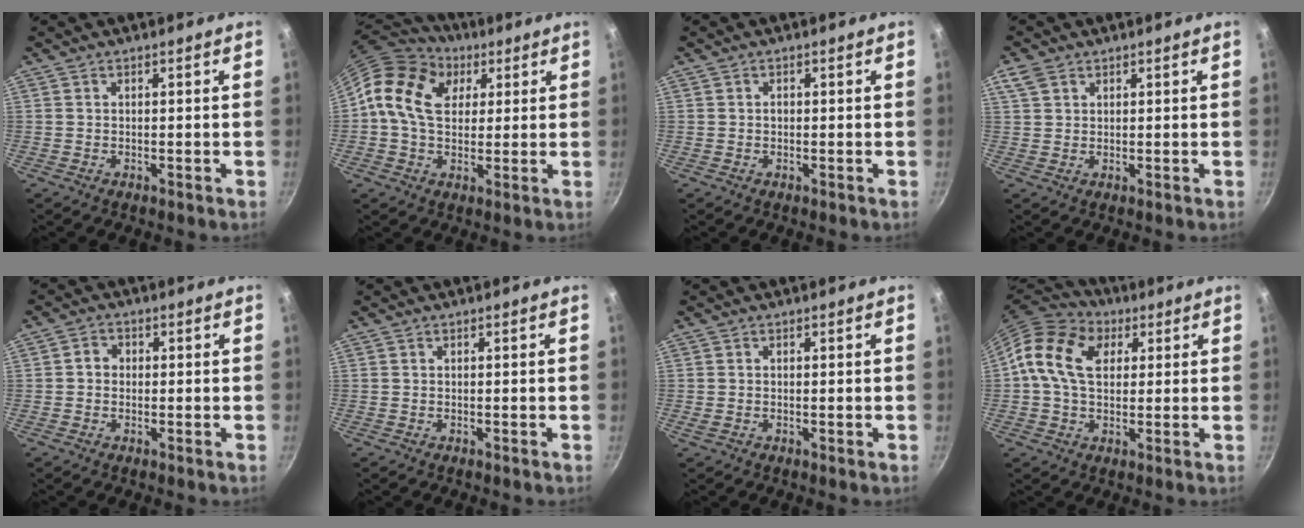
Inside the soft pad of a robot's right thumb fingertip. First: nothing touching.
{"total": 15.1, "force": [4.4, 11.0, 9.4], "torque": [-0.146, 0.008, 0.062]}
{"total": 0.6, "force": [0.0, 0.5, 0.3], "torque": [-0.004, 0.004, -0.001]}
{"total": 3.5, "force": [1.9, 2.4, 1.7], "torque": [-0.029, 0.001, 0.039]}
{"total": 2.5, "force": [0.0, 2.2, 1.1], "torque": [-0.009, 0.008, -0.004]}
{"total": 0.0}
{"total": 0.6, "force": [0.0, 0.2, 0.6], "torque": [-0.010, 0.000, -0.001]}
{"total": 13.9, "force": [3.5, 9.9, 9.2], "torque": [-0.147, 0.012, 0.046]}